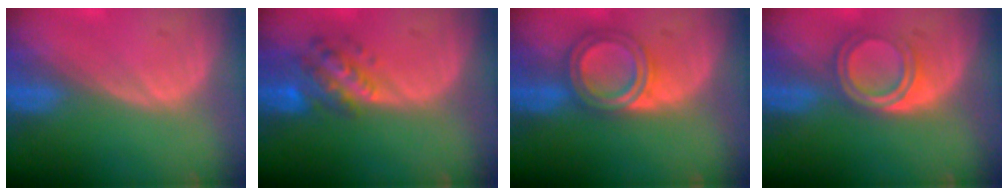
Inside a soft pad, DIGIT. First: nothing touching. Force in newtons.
{"total": 6.1, "press": 5.9, "slide": 1.4}
{"total": 5.6, "press": 5.6, "slide": 0.1}
{"total": 4.7, "press": 4.6, "slide": 0.9}